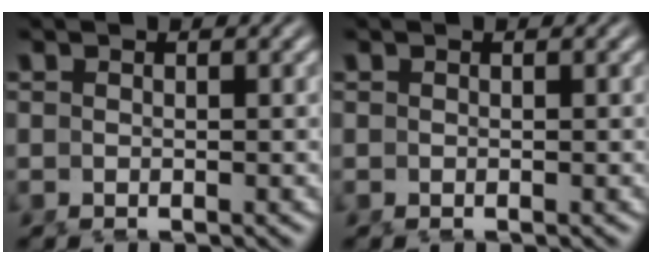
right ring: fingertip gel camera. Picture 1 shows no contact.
{"total": 0.0}